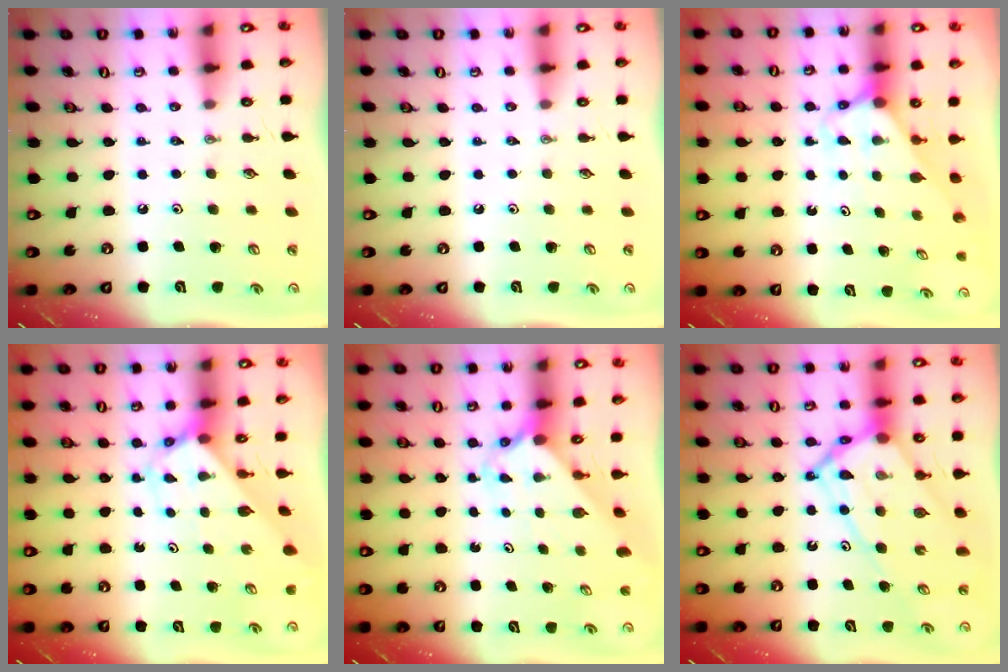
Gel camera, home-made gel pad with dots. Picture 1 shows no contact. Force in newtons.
{"total": 0.0}
{"total": 2.7, "press": 2.7, "slide": 0.2}
{"total": 2.8, "press": 2.8, "slide": 0.2}
{"total": 2.2, "press": 2.2, "slide": 0.2}
{"total": 16.2, "press": 16.1, "slide": 1.7}